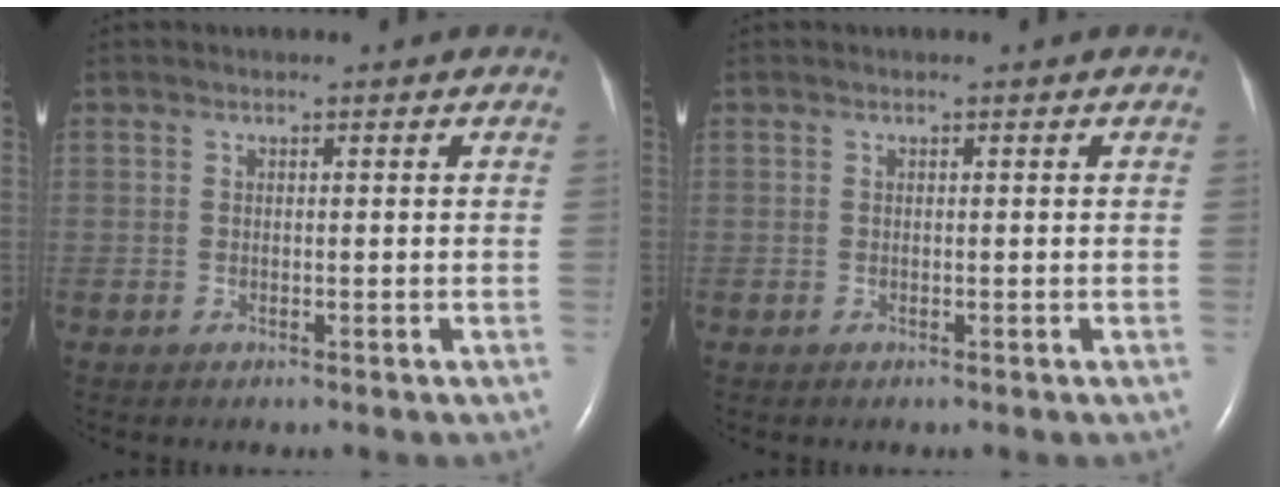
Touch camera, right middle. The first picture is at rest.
{"total": 0.0}